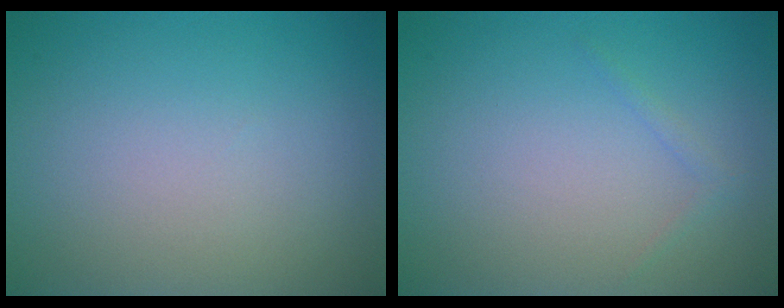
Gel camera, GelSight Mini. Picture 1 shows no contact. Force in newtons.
{"total": 0.6, "press": 0.6, "slide": 0.1}